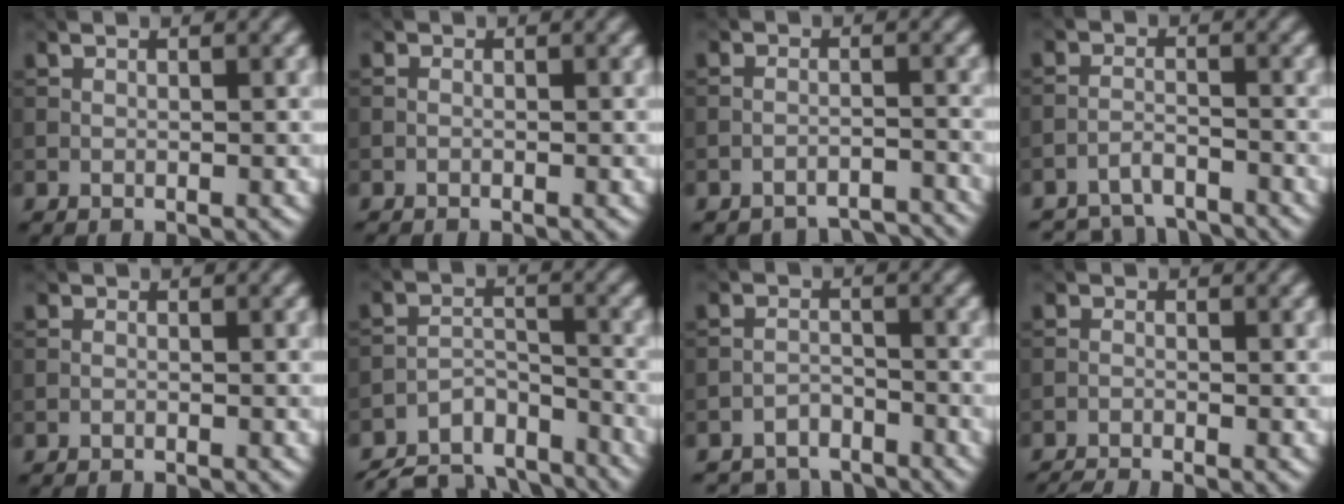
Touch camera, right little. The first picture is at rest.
{"total": 0.7, "force": [-0.7, 0.1, 0.1], "torque": [-0.002, -0.002, -0.014]}
{"total": 5.5, "force": [-5.4, 1.1, 0.5], "torque": [-0.007, -0.003, -0.076]}
{"total": 4.7, "force": [-4.5, 1.0, 0.8], "torque": [-0.014, -0.007, -0.082]}
{"total": 1.1, "force": [-1.0, 0.2, 0.2], "torque": [-0.001, -0.003, -0.018]}
{"total": 9.3, "force": [-8.3, 3.2, 2.6], "torque": [-0.041, -0.005, -0.130]}
{"total": 4.2, "force": [-4.0, 1.4, 0.4], "torque": [0.001, -0.004, -0.074]}
{"total": 3.1, "force": [-2.8, 0.1, 1.2], "torque": [-0.028, -0.014, -0.058]}